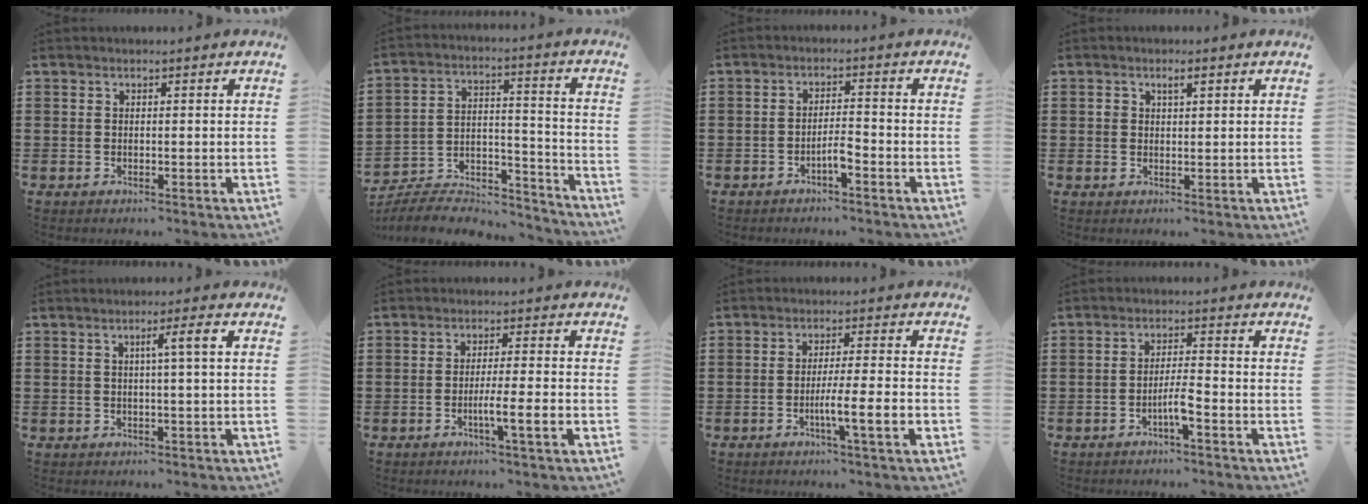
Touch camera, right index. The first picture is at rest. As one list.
[{"total": 6.7, "force": [-6.1, 1.7, 1.9], "torque": [-0.032, 0.008, -0.121]}, {"total": 2.9, "force": [-1.8, 0.4, 2.3], "torque": [-0.050, 0.001, -0.035]}, {"total": 1.5, "force": [0.5, 0.9, 1.1], "torque": [-0.024, 0.009, 0.008]}, {"total": 3.4, "force": [0.6, -0.2, 3.4], "torque": [-0.061, -0.001, 0.005]}, {"total": 5.0, "force": [-1.9, -0.1, 4.6], "torque": [-0.076, -0.010, -0.032]}, {"total": 6.7, "force": [-2.3, 0.2, 6.3], "torque": [-0.111, -0.012, -0.041]}, {"total": 3.6, "force": [-1.9, 0.2, 3.1], "torque": [-0.062, 0.000, -0.037]}]